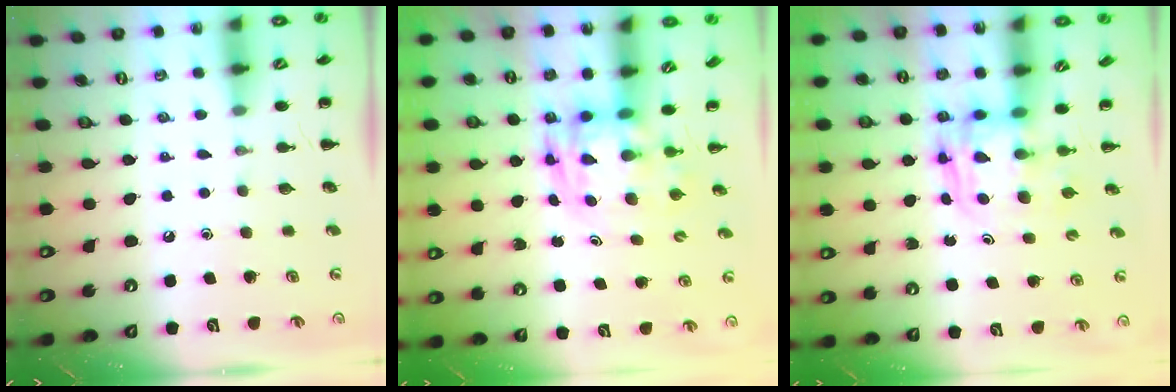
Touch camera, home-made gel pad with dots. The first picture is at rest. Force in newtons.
{"total": 3.5, "press": 3.4, "slide": 0.7}
{"total": 2.7, "press": 2.7, "slide": 0.2}